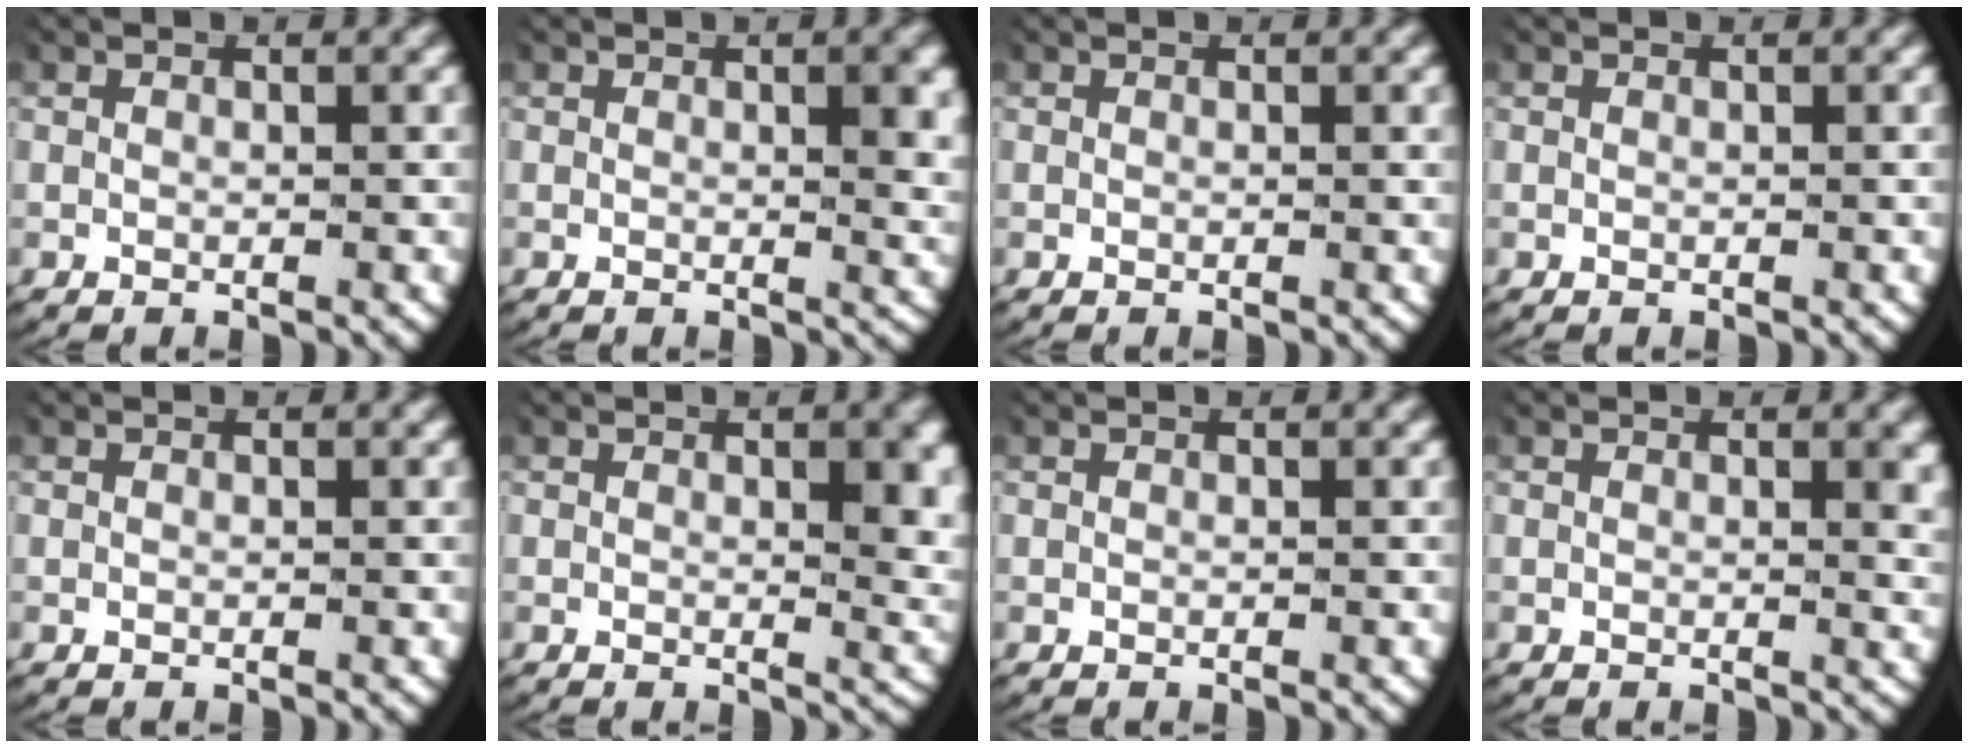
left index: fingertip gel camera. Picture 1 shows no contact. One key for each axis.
{"total": 1.9, "fx": 0.5, "fy": 0.2, "fz": 1.8, "tx": -0.029, "ty": -0.009, "tz": 0.009}
{"total": 0.0}
{"total": 0.0}
{"total": 0.0}
{"total": 2.4, "fx": 0.7, "fy": 0.5, "fz": 2.2, "tx": -0.029, "ty": -0.014, "tz": 0.013}
{"total": 0.0}
{"total": 1.1, "fx": 0.5, "fy": -0.1, "fz": 1.0, "tx": -0.014, "ty": -0.008, "tz": 0.010}